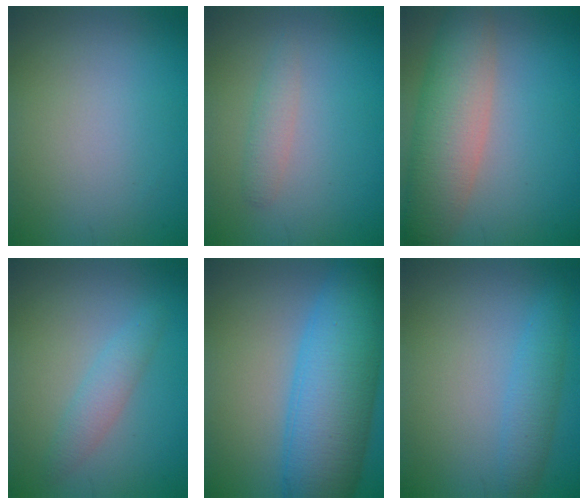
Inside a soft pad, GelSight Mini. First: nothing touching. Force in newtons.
{"total": 1.6, "press": 1.6, "slide": 0.0}
{"total": 7.1, "press": 7.0, "slide": 0.7}
{"total": 2.1, "press": 2.1, "slide": 0.2}
{"total": 11.7, "press": 11.7, "slide": 0.2}
{"total": 2.6, "press": 2.6, "slide": 0.0}